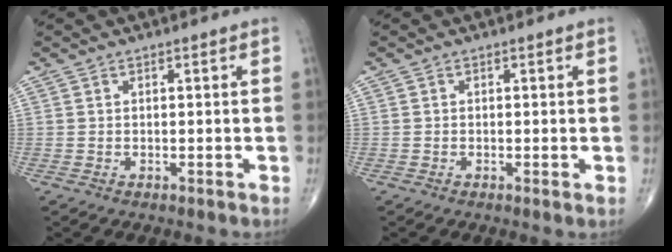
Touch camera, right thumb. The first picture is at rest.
{"total": 0.6, "force": [-0.1, 0.1, 0.6], "torque": [-0.014, -0.003, -0.004]}